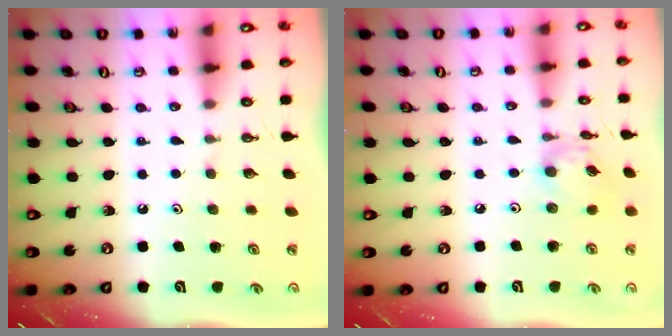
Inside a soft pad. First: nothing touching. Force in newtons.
{"total": 8.8, "press": 8.8, "slide": 0.5}